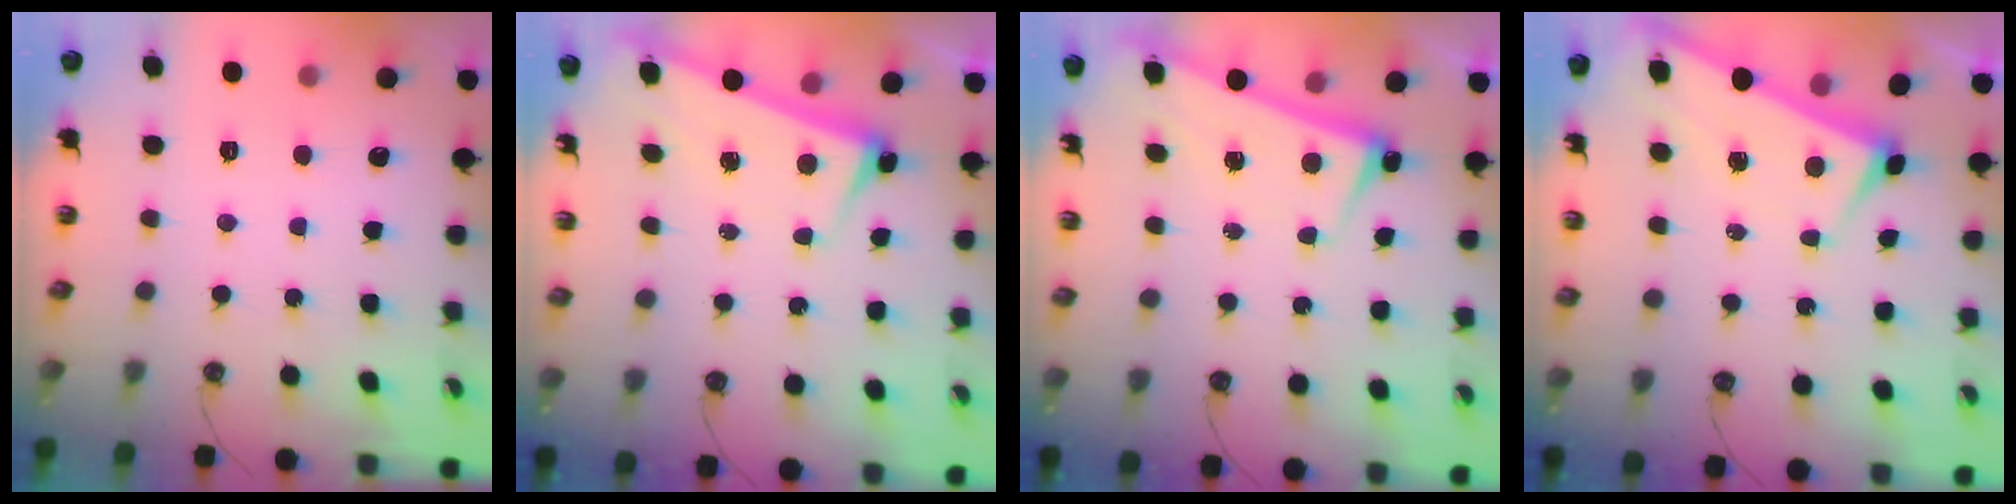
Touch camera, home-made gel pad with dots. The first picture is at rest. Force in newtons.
{"total": 2.6, "press": 2.5, "slide": 0.7}
{"total": 2.6, "press": 2.5, "slide": 0.7}
{"total": 2.9, "press": 2.9, "slide": 0.0}